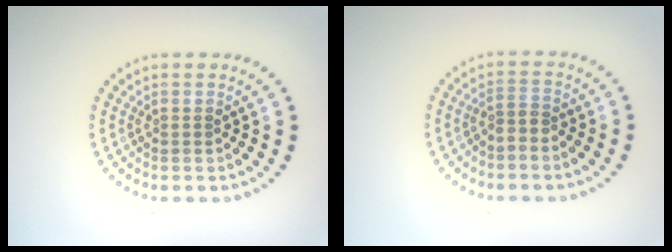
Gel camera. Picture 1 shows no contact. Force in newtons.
{"total": 1.1, "press": 0.6, "slide": 0.9}